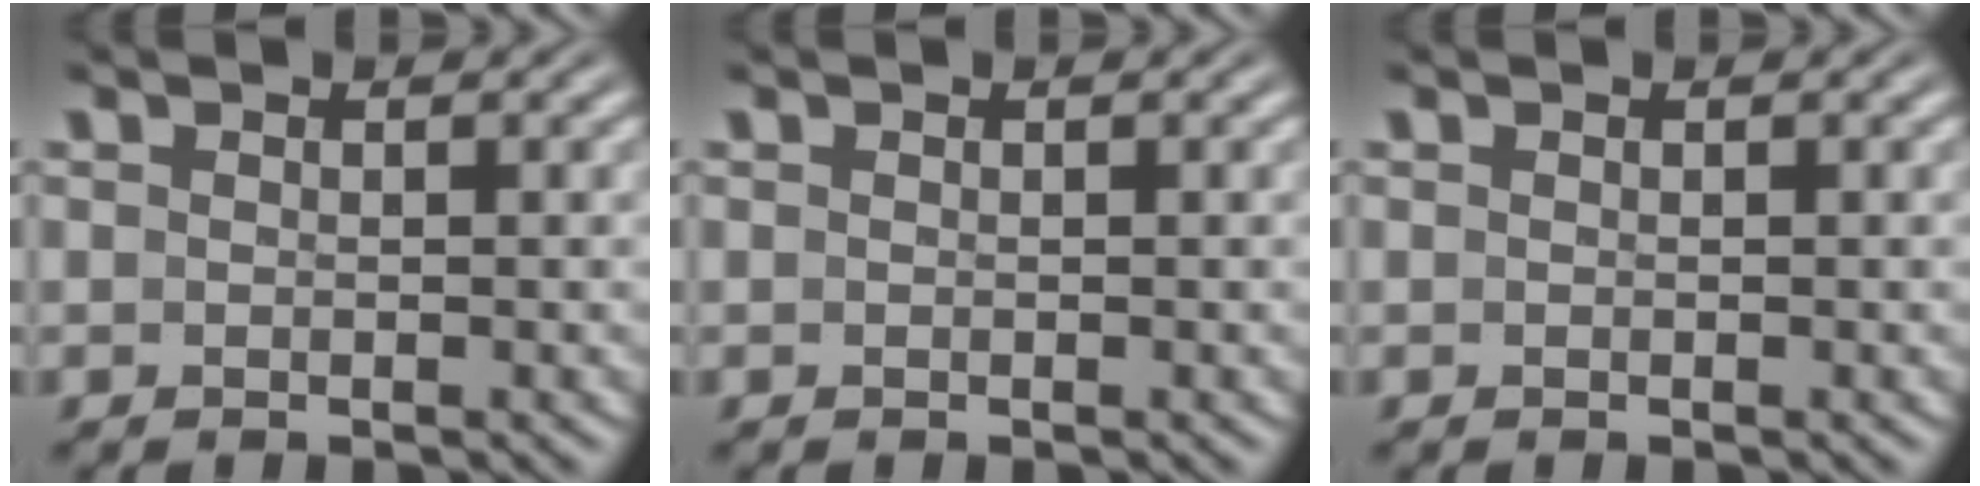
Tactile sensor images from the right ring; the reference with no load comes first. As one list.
[{"total": 0.0}, {"total": 0.0}]